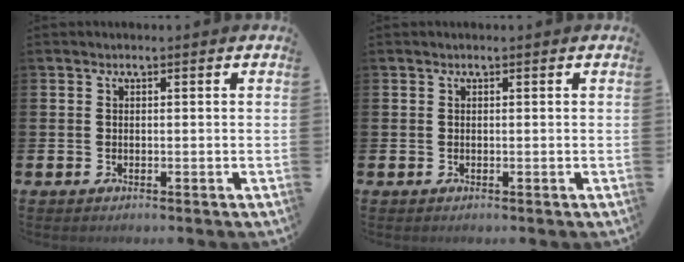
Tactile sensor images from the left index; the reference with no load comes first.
{"total": 0.0}